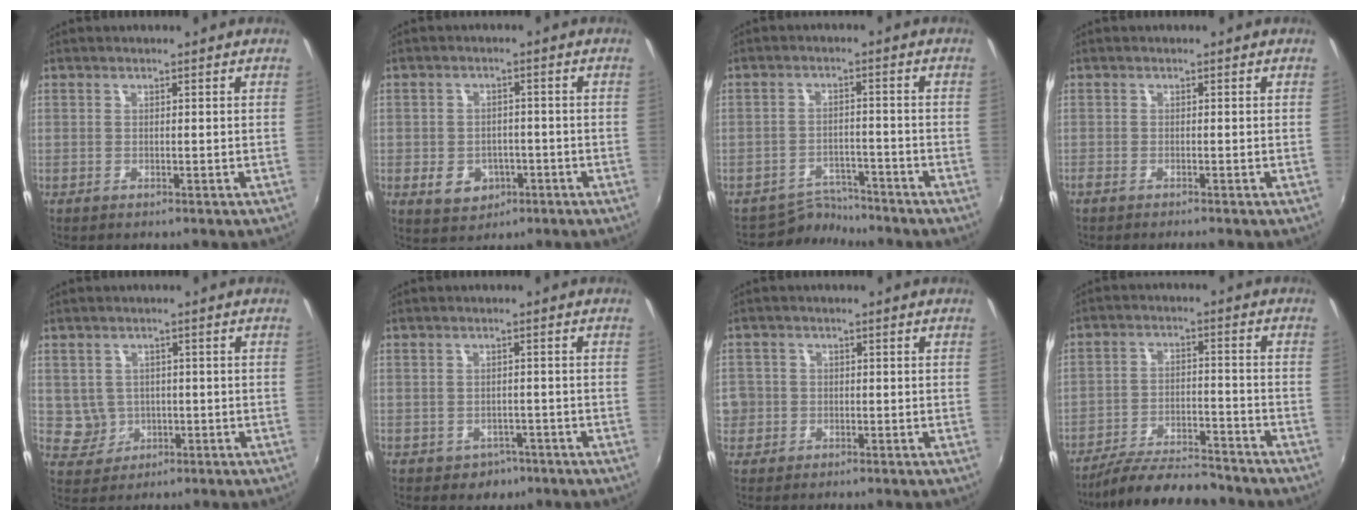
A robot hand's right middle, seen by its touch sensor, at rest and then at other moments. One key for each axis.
{"total": 6.6, "fx": -2.6, "fy": 5.3, "fz": 3.1, "tx": -0.076, "ty": 0.004, "tz": -0.028}
{"total": 4.9, "fx": -4.8, "fy": 1.0, "fz": -0.9, "tx": 0.009, "ty": 0.013, "tz": -0.078}
{"total": 1.1, "fx": -1.1, "fy": 0.0, "fz": 0.4, "tx": -0.010, "ty": -0.005, "tz": -0.022}
{"total": 4.5, "fx": -0.2, "fy": 4.4, "fz": 0.8, "tx": -0.023, "ty": 0.010, "tz": 0.010}
{"total": 3.9, "fx": -2.0, "fy": 3.2, "fz": 1.0, "tx": -0.029, "ty": 0.001, "tz": -0.020}
{"total": 6.6, "fx": -1.3, "fy": 6.3, "fz": 1.6, "tx": -0.055, "ty": 0.017, "tz": -0.017}
{"total": 13.4, "fx": -12.0, "fy": 2.9, "fz": 5.2, "tx": -0.120, "ty": -0.008, "tz": -0.188}